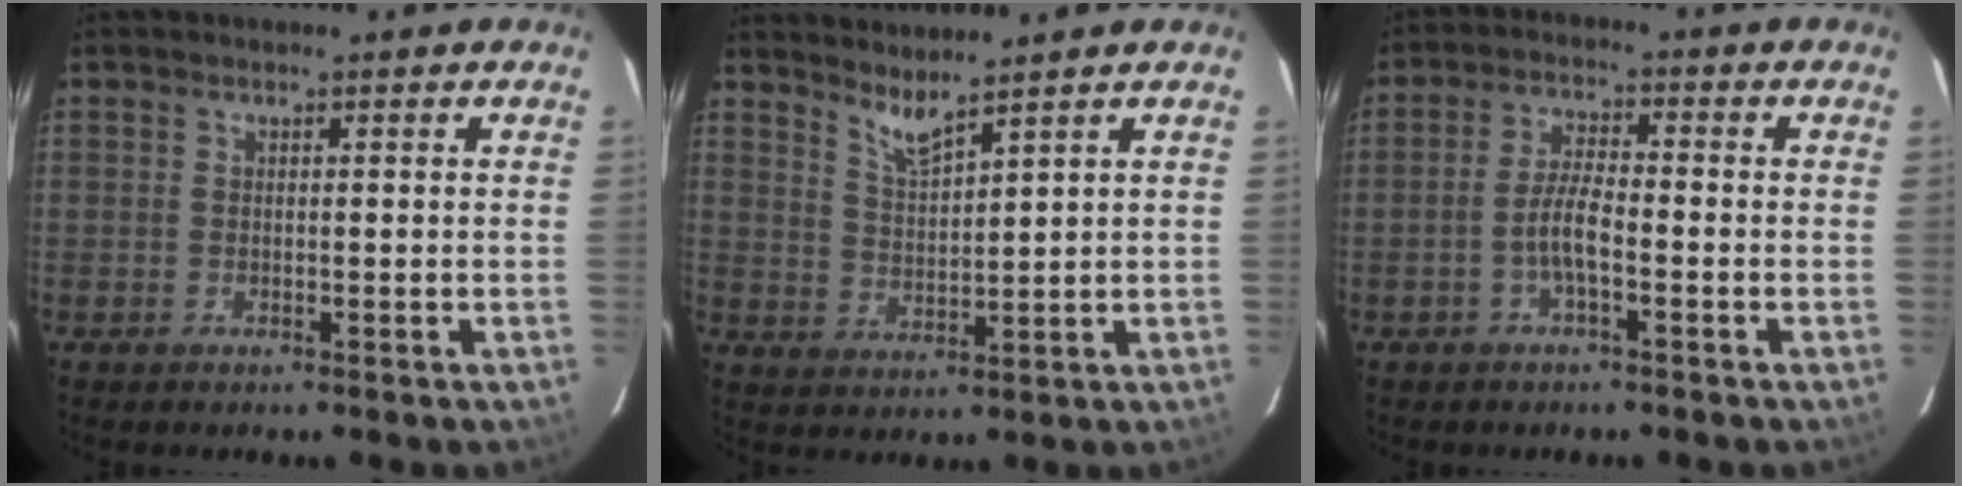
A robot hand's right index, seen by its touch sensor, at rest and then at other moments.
{"total": 4.4, "force": [3.9, -0.1, 2.1], "torque": [-0.043, -0.007, 0.075]}
{"total": 4.7, "force": [-2.0, 1.0, 4.1], "torque": [-0.088, 0.008, -0.040]}